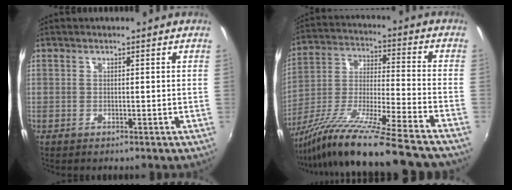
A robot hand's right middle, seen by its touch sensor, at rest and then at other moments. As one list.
[{"total": 23.3, "force": [-19.2, -0.9, 13.2], "torque": [-0.226, -0.052, -0.324]}]